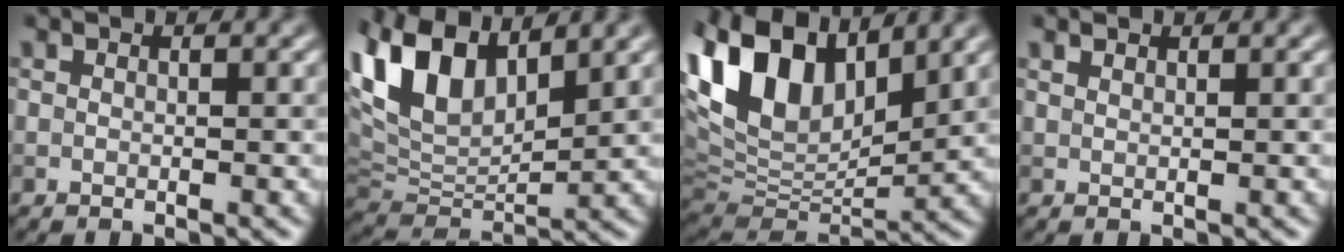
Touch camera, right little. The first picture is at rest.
{"total": 10.5, "force": [5.4, 5.3, 7.2], "torque": [-0.168, 0.016, 0.102]}
{"total": 13.4, "force": [6.6, 7.5, 8.9], "torque": [-0.206, 0.031, 0.121]}
{"total": 0.7, "force": [0.6, 0.1, 0.2], "torque": [-0.003, 0.002, 0.014]}